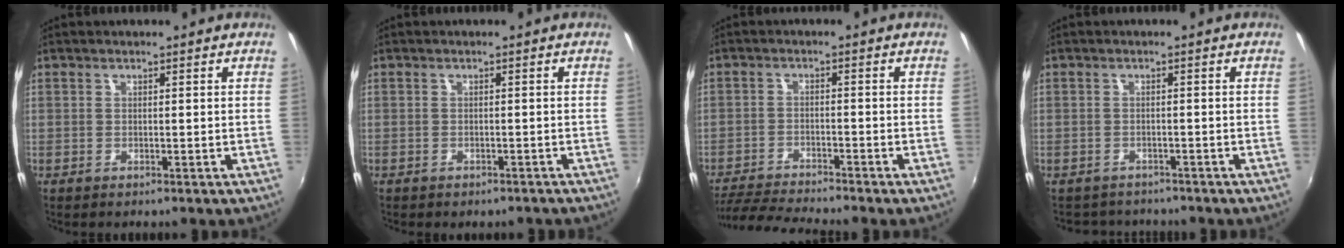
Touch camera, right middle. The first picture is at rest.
{"total": 3.1, "force": [-2.6, 1.3, 1.0], "torque": [-0.020, -0.013, -0.032]}
{"total": 8.7, "force": [-8.2, -0.2, 2.9], "torque": [-0.081, -0.020, -0.147]}
{"total": 4.5, "force": [-4.1, 1.9, 0.4], "torque": [-0.019, -0.006, -0.064]}